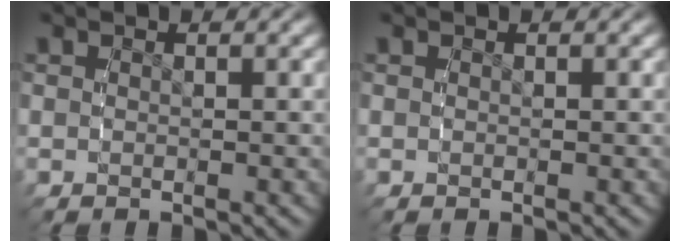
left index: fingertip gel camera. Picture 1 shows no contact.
{"total": 0.0}